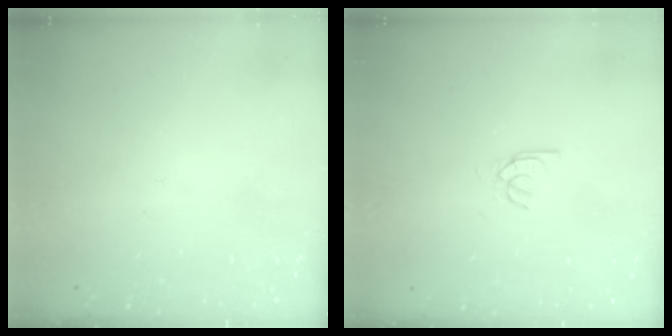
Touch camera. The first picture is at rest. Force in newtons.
{"total": 2.9, "press": 2.9, "slide": 0.3}